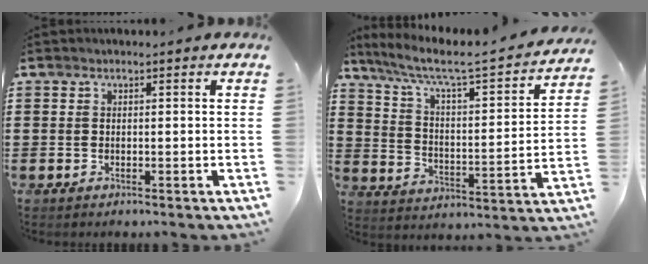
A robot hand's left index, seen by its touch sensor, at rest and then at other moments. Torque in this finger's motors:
{"motor_torque": [1.13, -1.01, 0.22, 0.02]}